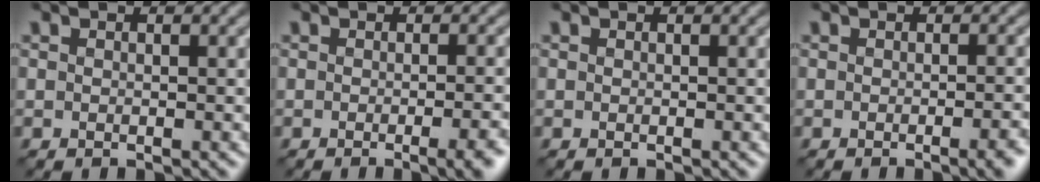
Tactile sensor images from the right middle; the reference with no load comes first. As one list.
[{"total": 4.8, "force": [-1.8, 1.7, 4.1], "torque": [-0.023, 0.007, -0.019]}, {"total": 0.0}, {"total": 3.8, "force": [-1.5, 1.3, 3.2], "torque": [-0.015, 0.007, -0.015]}]